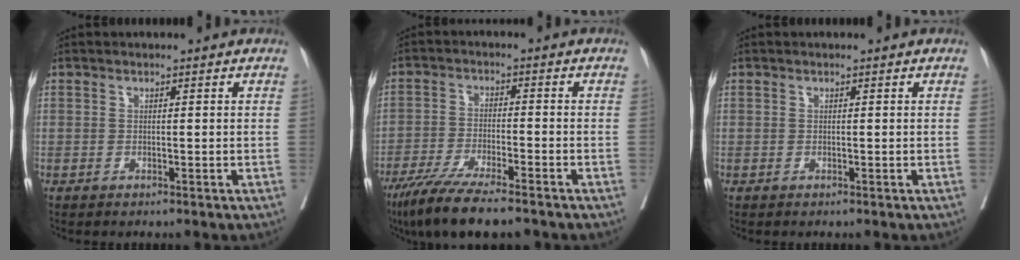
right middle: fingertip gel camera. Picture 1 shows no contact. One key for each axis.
{"total": 11.1, "fx": -8.7, "fy": 1.1, "fz": 6.8, "tx": -0.117, "ty": -0.029, "tz": -0.144}
{"total": 0.0}